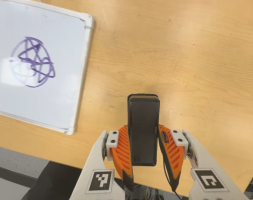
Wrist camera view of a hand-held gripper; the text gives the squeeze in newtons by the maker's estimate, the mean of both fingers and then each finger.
{"total": 4.0, "left": 2.4, "right": 5.6}